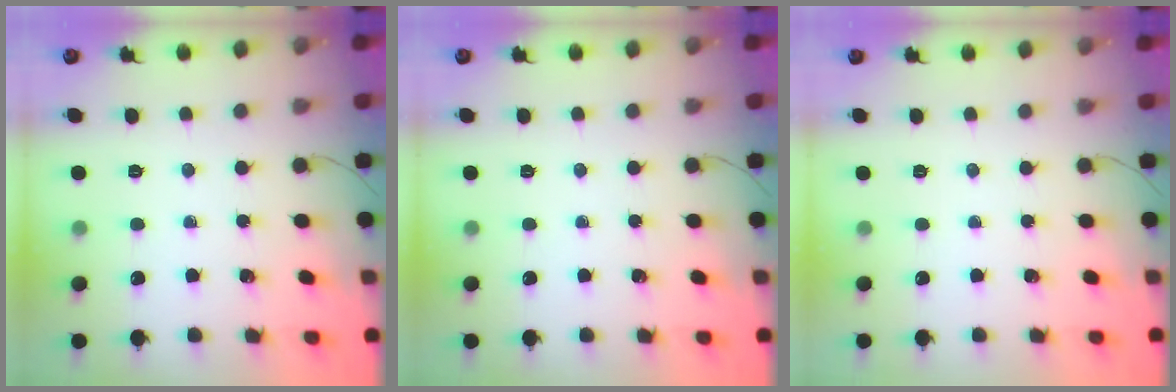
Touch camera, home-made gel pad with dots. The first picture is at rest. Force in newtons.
{"total": 0.0}
{"total": 2.5, "press": 2.4, "slide": 0.5}